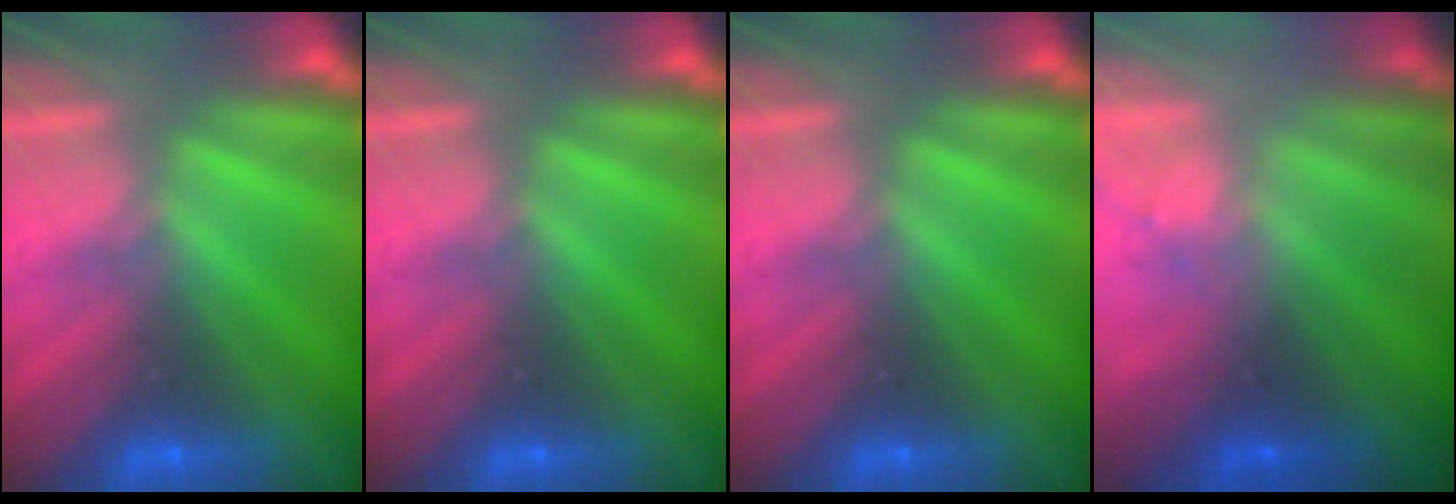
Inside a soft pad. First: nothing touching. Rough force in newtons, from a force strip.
{"total": 0.0}
{"total": 0.0}
{"total": 7.2}